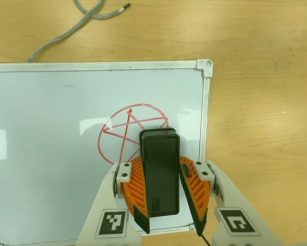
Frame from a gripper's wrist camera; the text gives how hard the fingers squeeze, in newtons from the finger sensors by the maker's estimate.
{"total": 12.9, "left": 13.6, "right": 12.2}